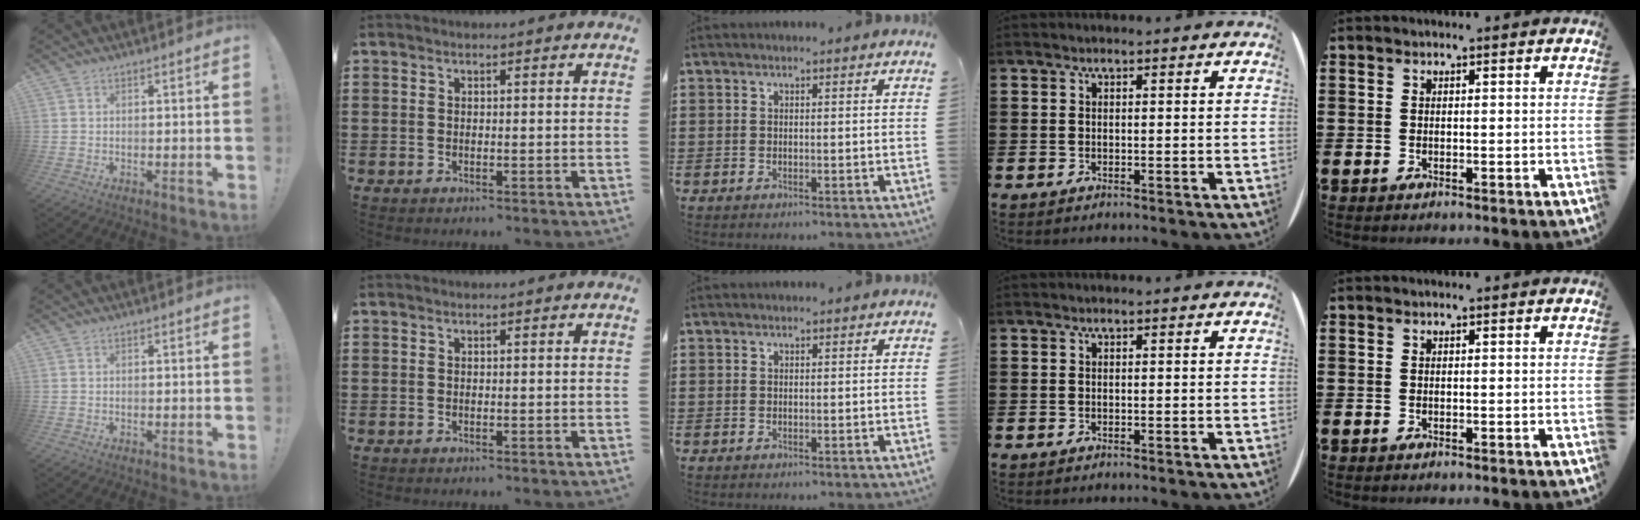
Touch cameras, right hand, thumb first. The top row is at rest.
{}